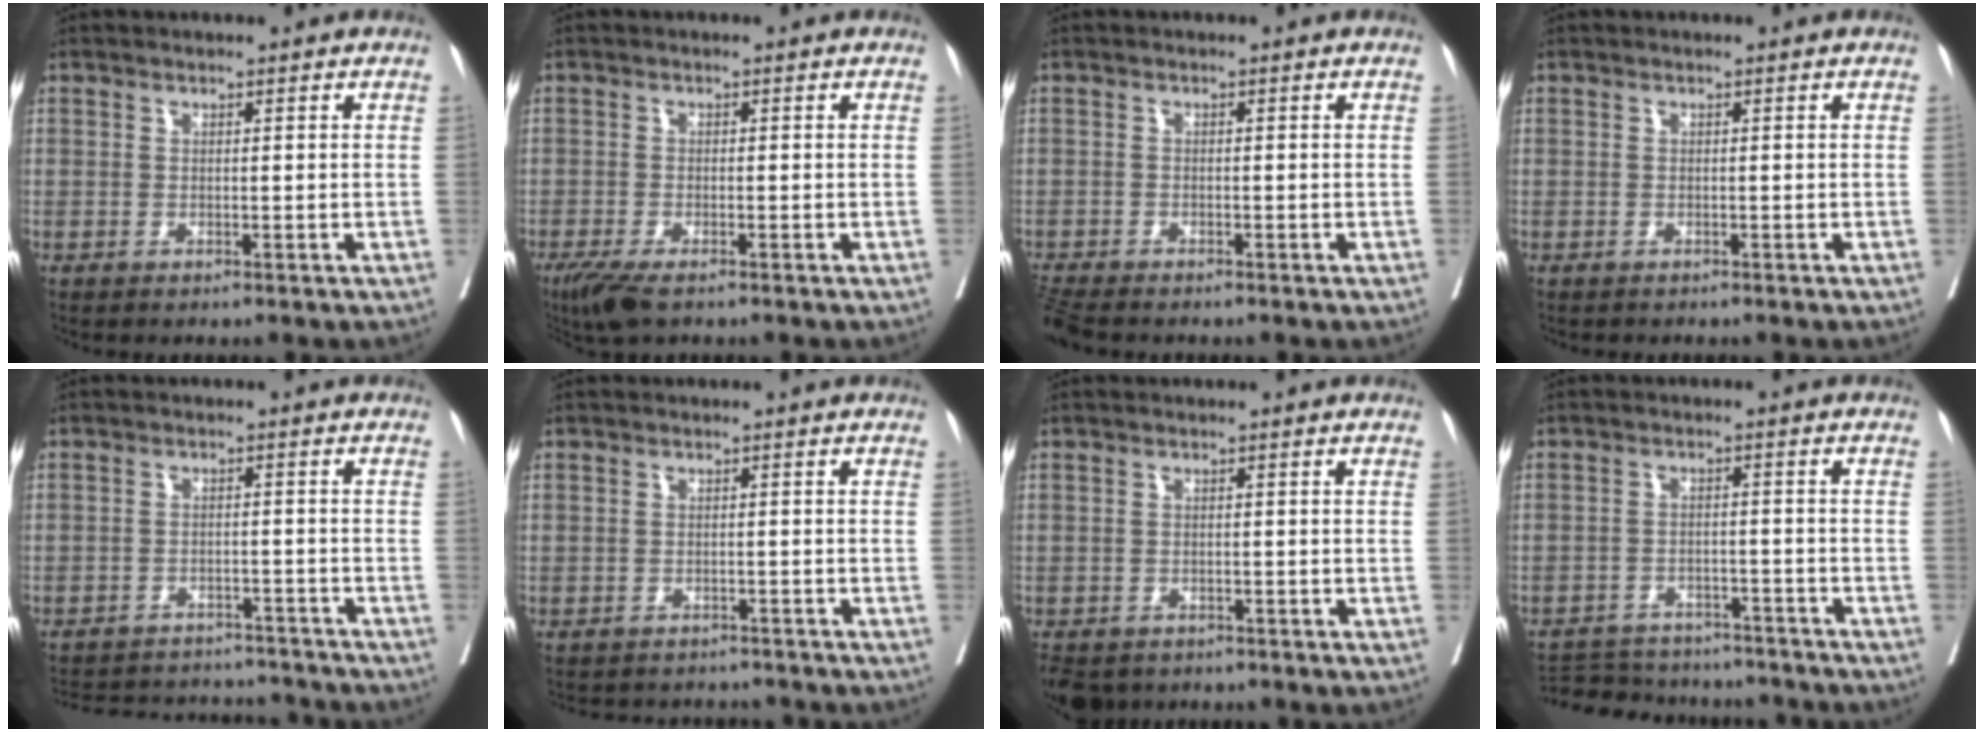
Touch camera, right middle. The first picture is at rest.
{"total": 4.6, "force": [-3.3, 1.1, 3.1], "torque": [-0.056, -0.011, -0.055]}
{"total": 4.3, "force": [-4.0, 0.6, 1.5], "torque": [-0.032, -0.017, -0.074]}
{"total": 0.6, "force": [-0.6, 0.3, 0.0], "torque": [-0.006, 0.002, -0.012]}
{"total": 14.5, "force": [-13.6, 4.1, 2.8], "torque": [-0.052, 0.016, -0.175]}
{"total": 6.0, "force": [-5.6, 2.1, 0.1], "torque": [0.003, 0.006, -0.068]}
{"total": 7.7, "force": [-5.9, 4.5, 2.3], "torque": [-0.050, -0.013, -0.081]}
{"total": 15.4, "force": [-14.1, 4.7, 4.0], "torque": [-0.085, 0.006, -0.188]}